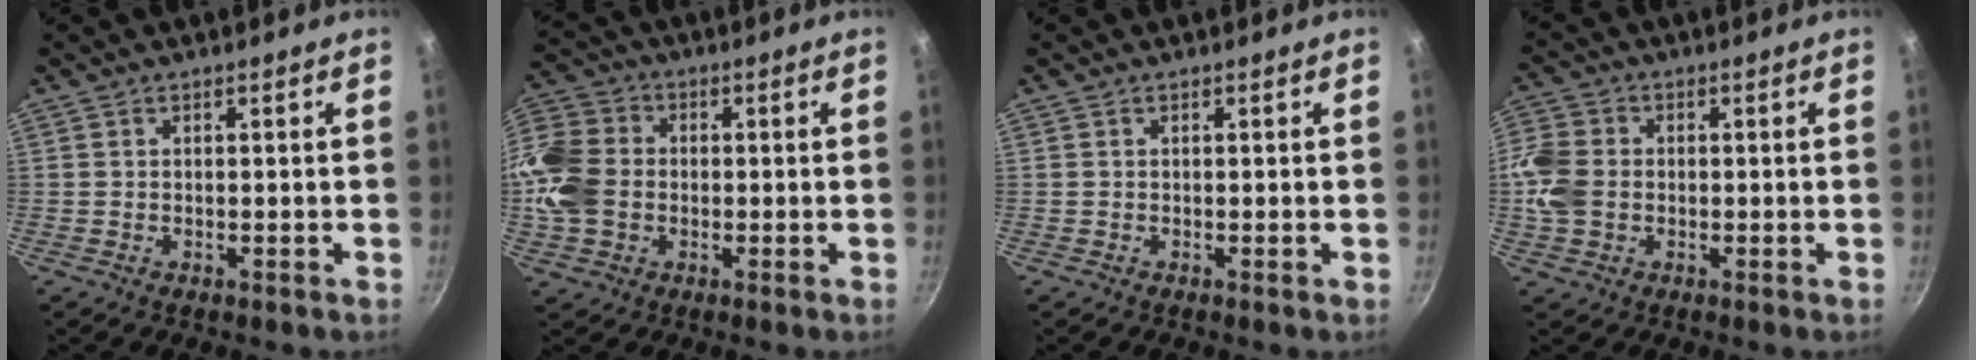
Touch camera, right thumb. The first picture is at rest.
{"total": 14.7, "force": [-1.2, 11.8, 8.6], "torque": [-0.177, 0.025, -0.038]}
{"total": 0.0}
{"total": 8.0, "force": [-0.7, 6.3, 4.8], "torque": [-0.093, 0.006, -0.028]}